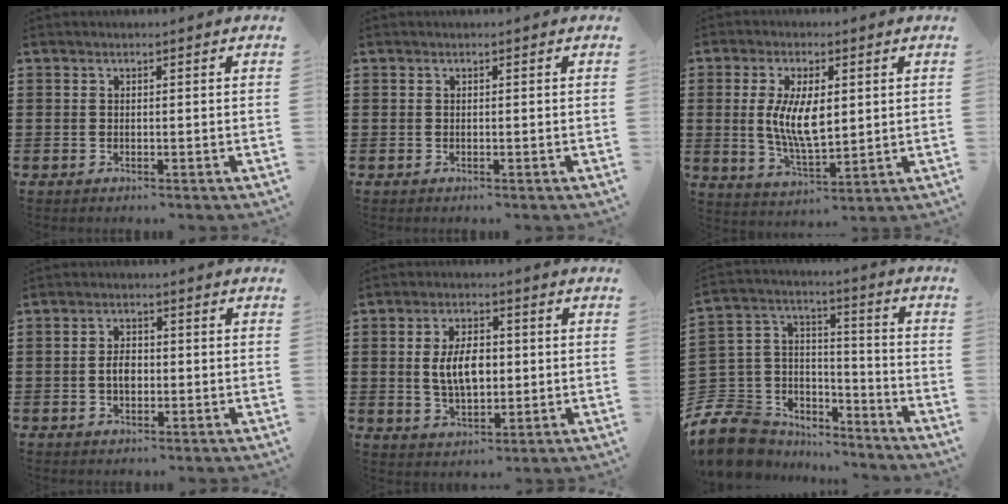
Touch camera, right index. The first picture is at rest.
{"total": 0.0}
{"total": 8.5, "force": [0.8, 3.6, 7.7], "torque": [-0.160, 0.003, 0.012]}
{"total": 3.0, "force": [-0.4, 1.8, 2.3], "torque": [-0.045, 0.005, -0.008]}
{"total": 6.7, "force": [0.3, 3.6, 5.7], "torque": [-0.103, 0.002, -0.002]}
{"total": 9.5, "force": [-6.9, 6.3, 1.8], "torque": [-0.087, 0.004, -0.137]}